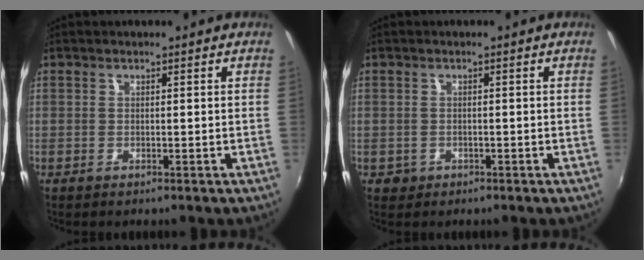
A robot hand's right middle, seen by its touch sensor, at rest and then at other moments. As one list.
[{"total": 1.8, "force": [-0.7, 1.6, 0.4], "torque": [-0.012, -0.004, -0.009]}]